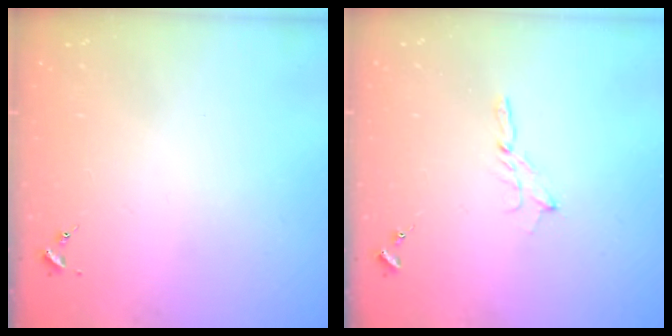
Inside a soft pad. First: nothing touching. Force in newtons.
{"total": 2.3, "press": 2.3, "slide": 0.2}